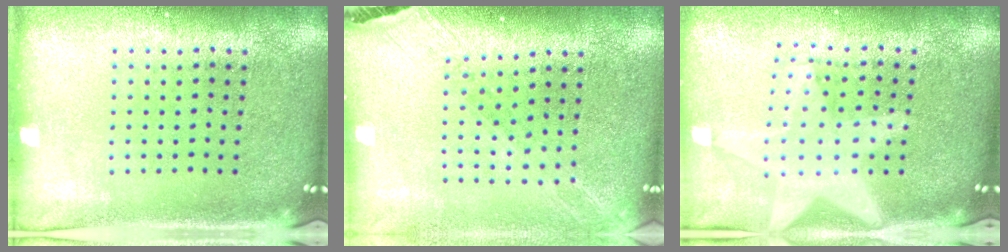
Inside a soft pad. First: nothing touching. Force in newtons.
{"total": 1.4, "press": 1.4, "slide": 0.1}
{"total": 2.2, "press": 1.8, "slide": 1.2}